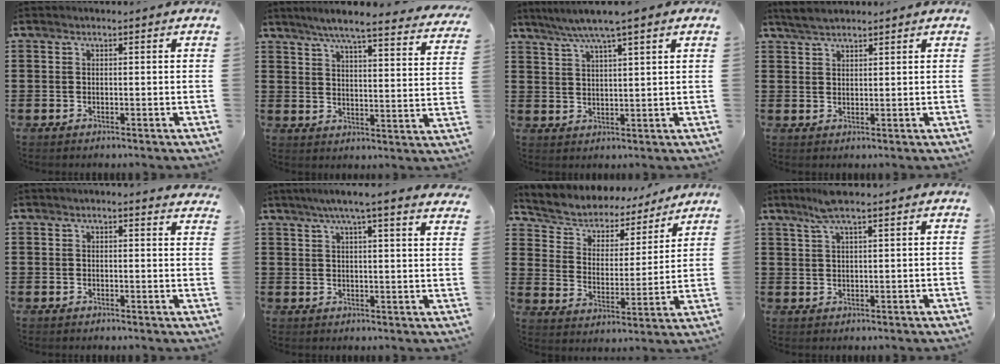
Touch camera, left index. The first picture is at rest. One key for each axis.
{"total": 5.9, "fx": 5.2, "fy": -0.2, "fz": 2.8, "tx": -0.074, "ty": -0.032, "tz": 0.086}
{"total": 5.5, "fx": 4.1, "fy": 0.2, "fz": 3.6, "tx": -0.079, "ty": -0.007, "tz": 0.072}
{"total": 2.9, "fx": 2.5, "fy": 0.7, "fz": 1.1, "tx": -0.029, "ty": 0.005, "tz": 0.048}
{"total": 1.4, "fx": 1.2, "fy": 0.5, "fz": 0.2, "tx": -0.006, "ty": 0.002, "tz": 0.024}
{"total": 5.1, "fx": 4.1, "fy": -0.3, "fz": 3.0, "tx": -0.069, "ty": -0.008, "tz": 0.070}
{"total": 4.6, "fx": 4.3, "fy": 1.7, "fz": -0.1, "tx": -0.030, "ty": -0.035, "tz": 0.069}
{"total": 4.5, "fx": 3.2, "fy": 0.5, "fz": 3.1, "tx": -0.068, "ty": 0.001, "tz": 0.058}